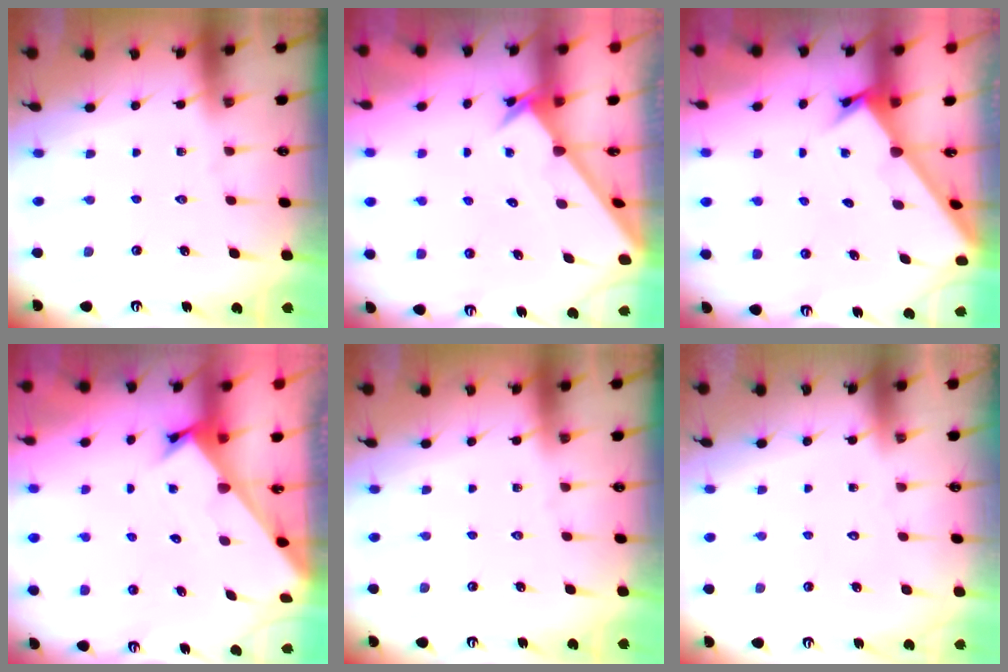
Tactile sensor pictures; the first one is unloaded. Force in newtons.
{"total": 2.6, "press": 2.6, "slide": 0.2}
{"total": 1.9, "press": 1.9, "slide": 0.2}
{"total": 2.5, "press": 2.4, "slide": 0.2}
{"total": 0.0}
{"total": 1.8, "press": 1.8, "slide": 0.1}